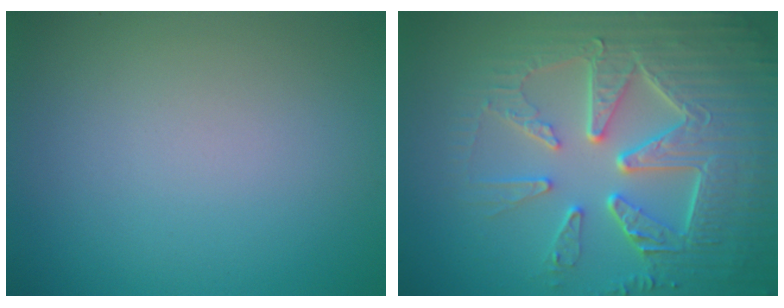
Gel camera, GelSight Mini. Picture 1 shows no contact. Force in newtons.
{"total": 8.6, "press": 6.2, "slide": 6.0}